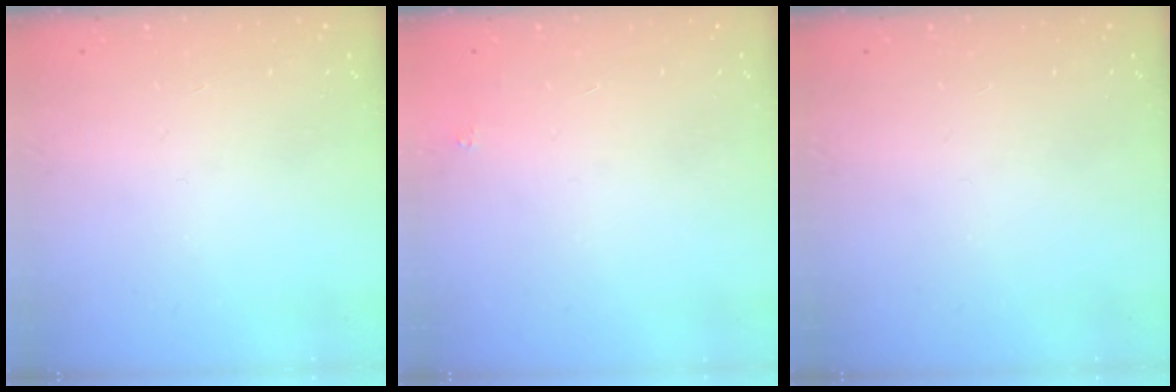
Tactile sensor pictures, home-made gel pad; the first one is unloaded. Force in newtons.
{"total": 1.8, "press": 1.7, "slide": 0.1}
{"total": 0.0}